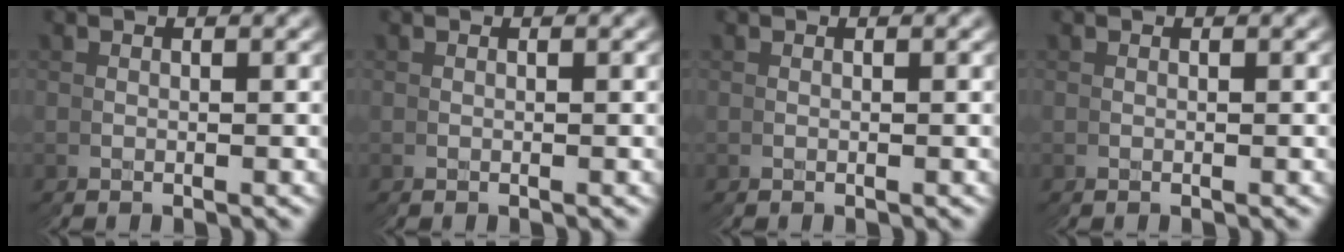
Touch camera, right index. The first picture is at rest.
{"total": 0.0}
{"total": 0.0}
{"total": 0.0}